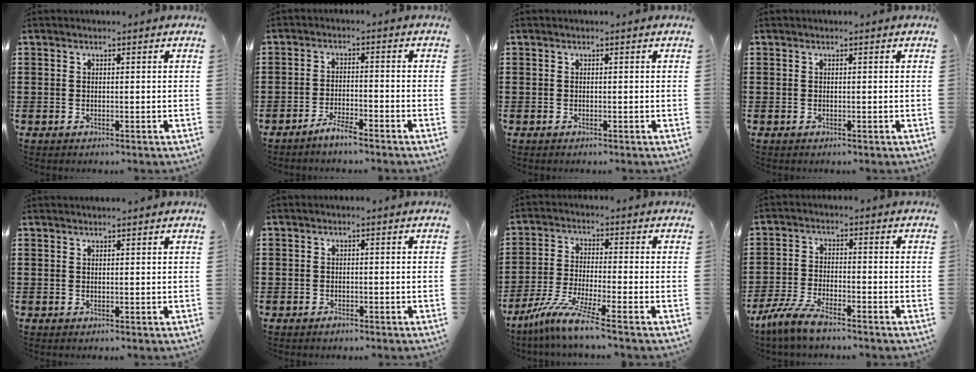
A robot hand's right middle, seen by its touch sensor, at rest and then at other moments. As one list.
[{"total": 3.0, "force": [-2.7, 0.2, 1.2], "torque": [-0.030, 0.004, -0.055]}, {"total": 0.0}, {"total": 0.0}, {"total": 0.6, "force": [0.6, 0.0, 0.0], "torque": [-0.002, 0.000, 0.012]}, {"total": 1.2, "force": [-0.9, 0.7, 0.1], "torque": [-0.003, 0.003, -0.021]}, {"total": 7.3, "force": [-5.8, -0.1, 4.4], "torque": [-0.105, -0.021, -0.118]}, {"total": 5.7, "force": [-4.9, 0.8, 2.8], "torque": [-0.080, -0.011, -0.100]}]